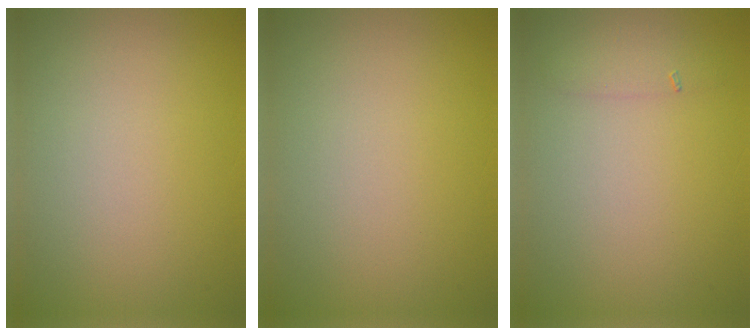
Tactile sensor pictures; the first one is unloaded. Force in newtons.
{"total": 0.0}
{"total": 1.3, "press": 1.3, "slide": 0.0}